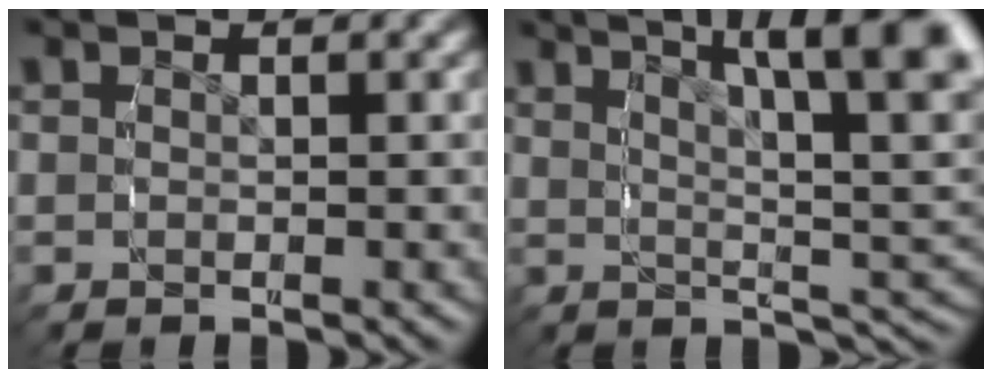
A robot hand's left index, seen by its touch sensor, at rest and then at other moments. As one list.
[{"total": 13.1, "force": [5.7, 5.4, 10.5], "torque": [-0.103, 0.020, 0.070]}]